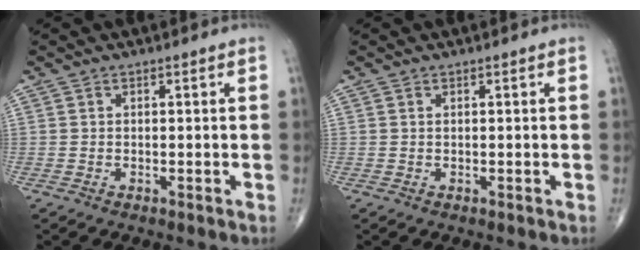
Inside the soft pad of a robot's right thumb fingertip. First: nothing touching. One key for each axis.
{"total": 0.0}